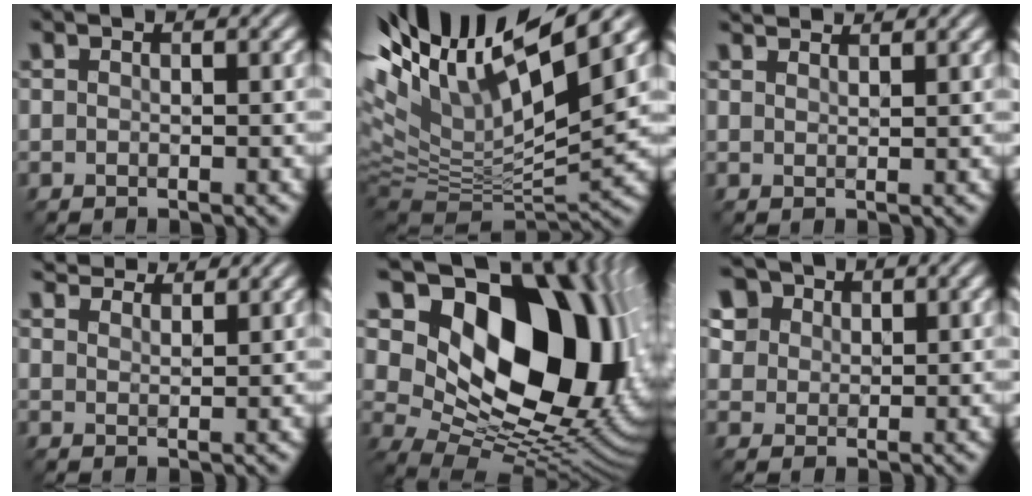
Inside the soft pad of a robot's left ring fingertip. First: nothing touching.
{"total": 14.8, "force": [7.1, 4.6, 12.1], "torque": [-0.227, 0.022, 0.136]}
{"total": 3.2, "force": [2.9, 0.6, 1.1], "torque": [-0.007, 0.003, 0.032]}
{"total": 5.6, "force": [5.2, 1.2, 1.8], "torque": [-0.035, 0.006, 0.076]}
{"total": 18.6, "force": [5.8, 11.8, 13.2], "torque": [-0.185, 0.003, 0.102]}
{"total": 6.4, "force": [3.9, 4.4, 2.6], "torque": [-0.076, 0.006, 0.065]}